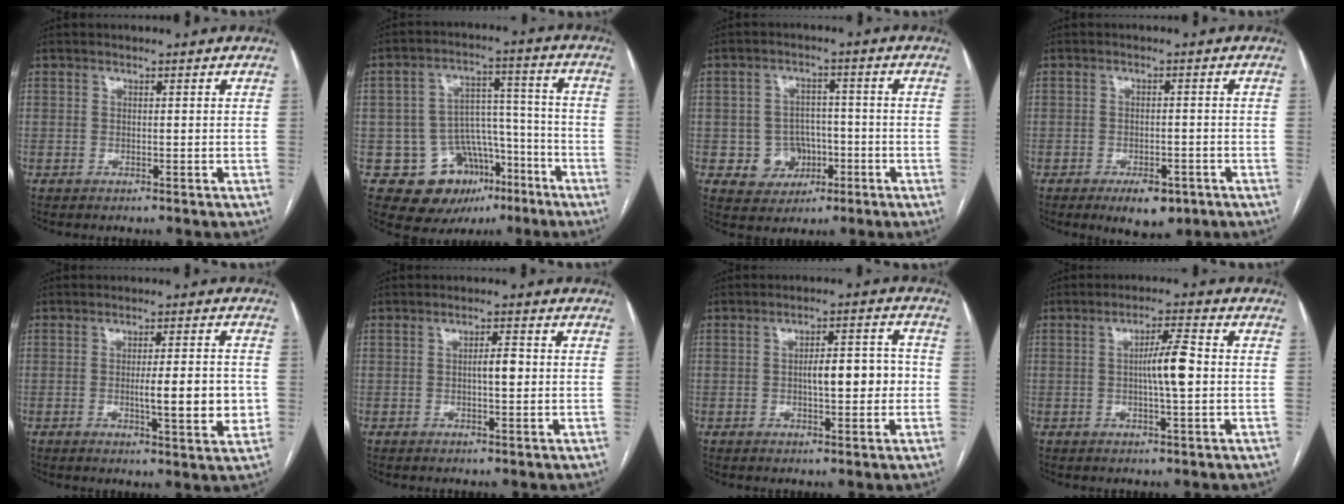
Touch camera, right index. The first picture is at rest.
{"total": 12.4, "force": [-6.4, 9.7, 4.4], "torque": [-0.050, 0.057, -0.082]}
{"total": 5.9, "force": [-1.5, 5.5, 1.5], "torque": [-0.017, 0.015, -0.013]}
{"total": 5.5, "force": [-3.3, 2.5, 3.7], "torque": [-0.051, -0.001, -0.039]}
{"total": 8.0, "force": [-1.0, 1.1, 7.9], "torque": [-0.113, -0.006, -0.014]}
{"total": 2.6, "force": [-0.1, 0.6, 2.6], "torque": [-0.042, 0.003, -0.001]}
{"total": 6.7, "force": [-0.5, 2.1, 6.3], "torque": [-0.095, 0.023, -0.004]}
{"total": 5.8, "force": [-0.1, 0.4, 5.8], "torque": [-0.101, 0.007, -0.004]}